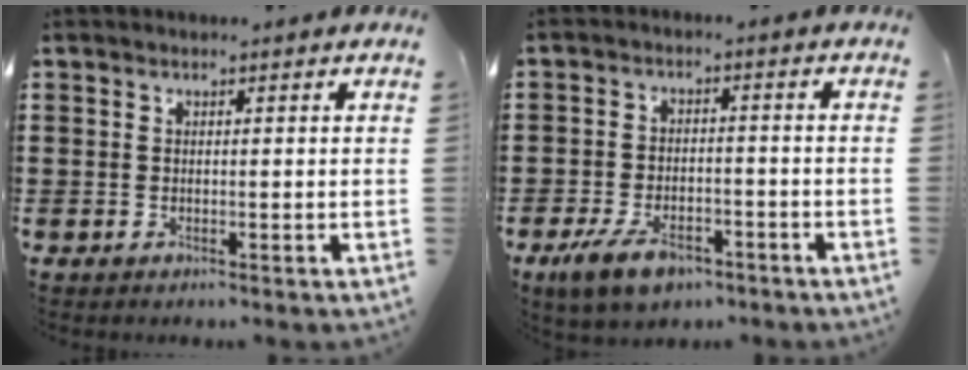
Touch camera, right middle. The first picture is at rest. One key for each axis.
{"total": 5.8, "fx": -4.1, "fy": 2.7, "fz": 3.1, "tx": -0.069, "ty": 0.004, "tz": -0.079}